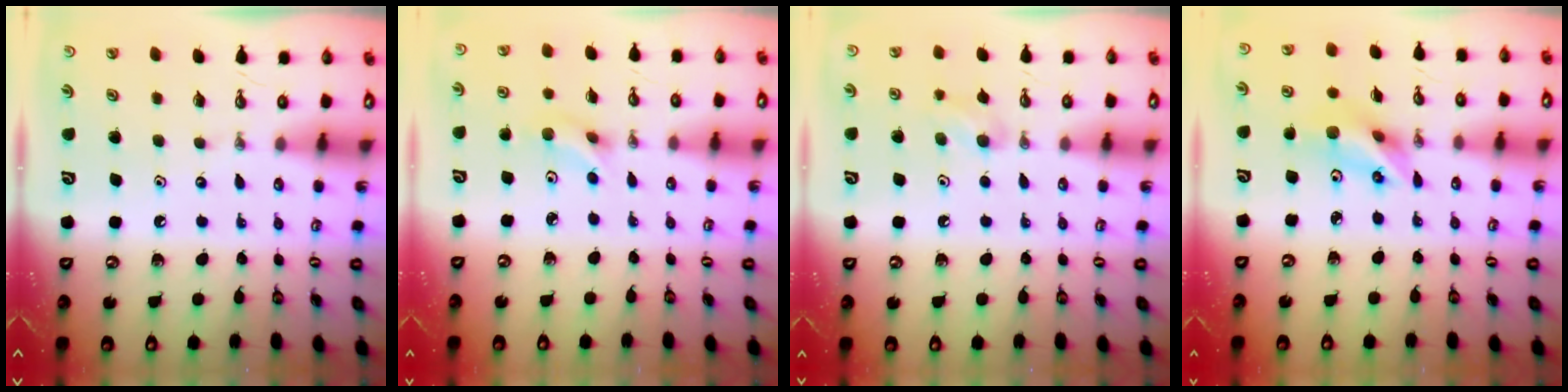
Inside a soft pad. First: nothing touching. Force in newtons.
{"total": 4.8, "press": 4.7, "slide": 1.0}
{"total": 6.7, "press": 6.6, "slide": 1.5}
{"total": 8.6, "press": 8.1, "slide": 2.6}